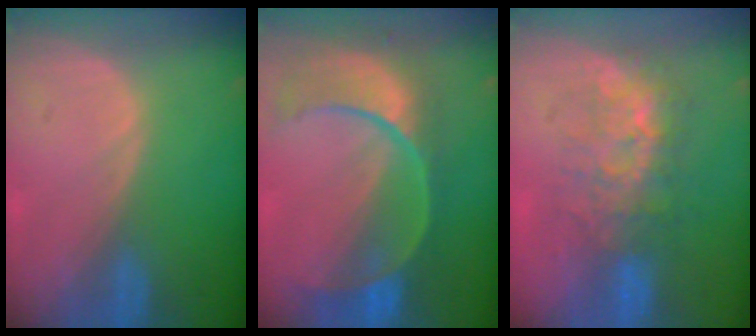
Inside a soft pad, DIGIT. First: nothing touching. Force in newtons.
{"total": 11.2, "press": 9.4, "slide": 6.1}
{"total": 8.0, "press": 7.6, "slide": 2.4}